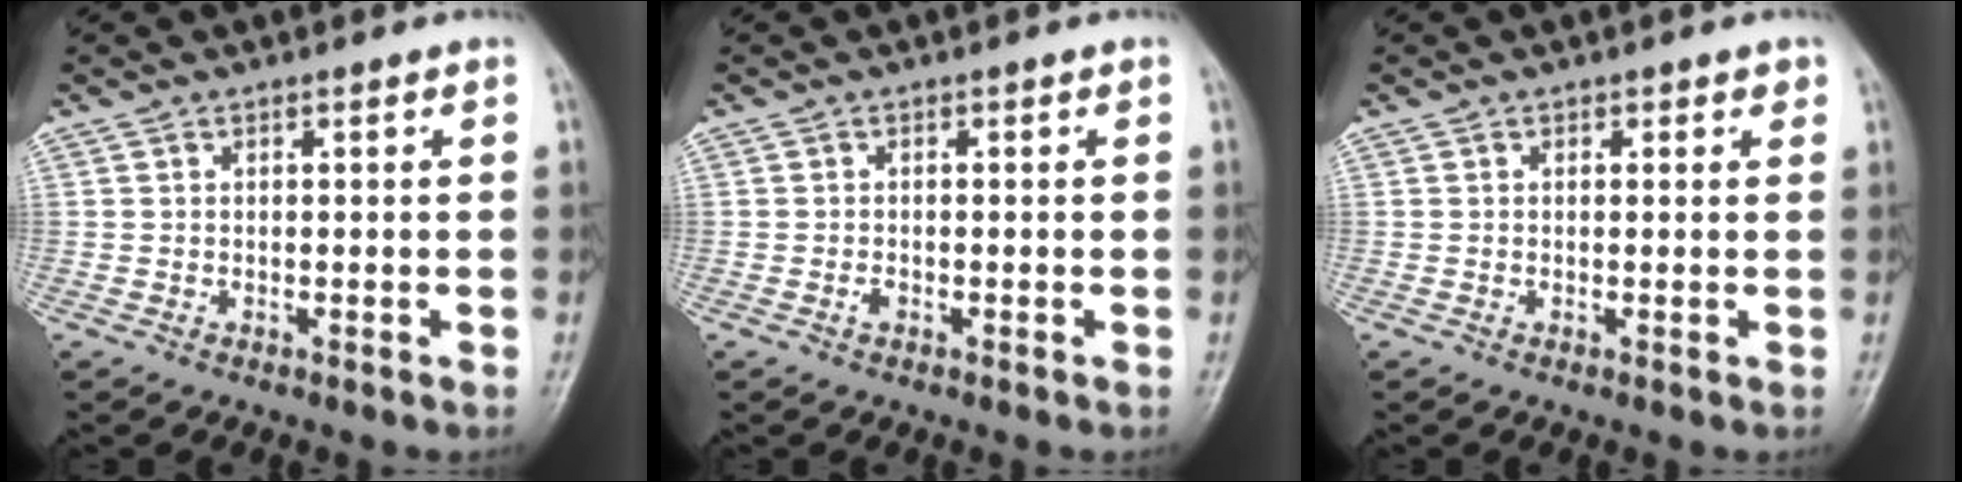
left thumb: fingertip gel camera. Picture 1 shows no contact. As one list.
[{"total": 0.8, "force": [-0.4, 0.4, 0.4], "torque": [-0.009, 0.001, -0.009]}, {"total": 1.1, "force": [0.6, 0.7, 0.5], "torque": [0.008, -0.002, 0.003]}]